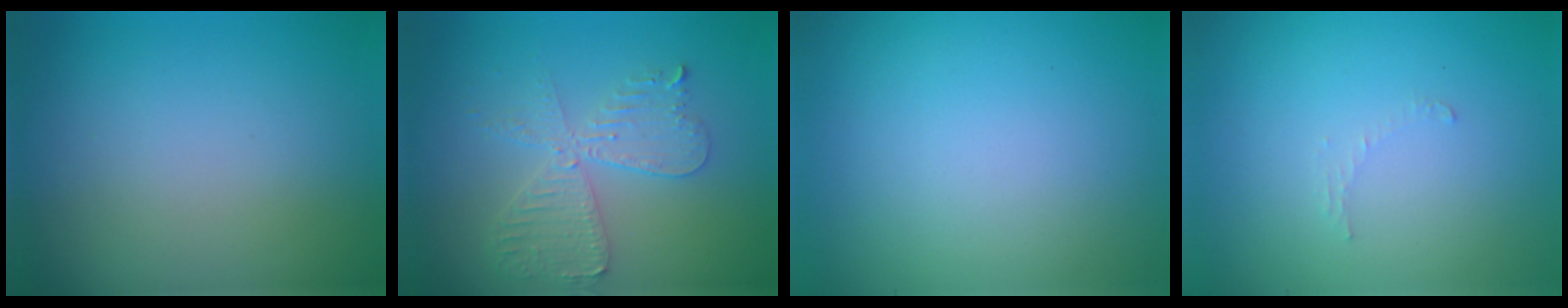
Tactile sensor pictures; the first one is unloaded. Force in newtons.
{"total": 4.6, "press": 4.0, "slide": 2.2}
{"total": 0.0}
{"total": 0.7, "press": 0.7, "slide": 0.1}